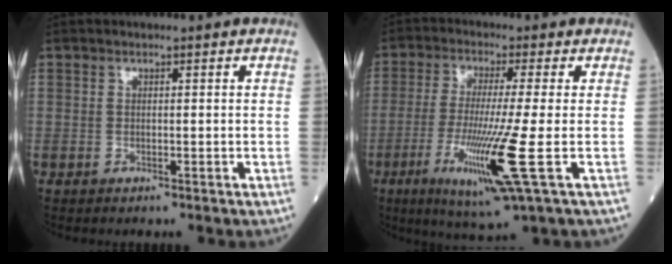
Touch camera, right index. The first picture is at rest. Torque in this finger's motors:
{"motor_torque": [2.02, -0.12, 1.05, 0.21]}